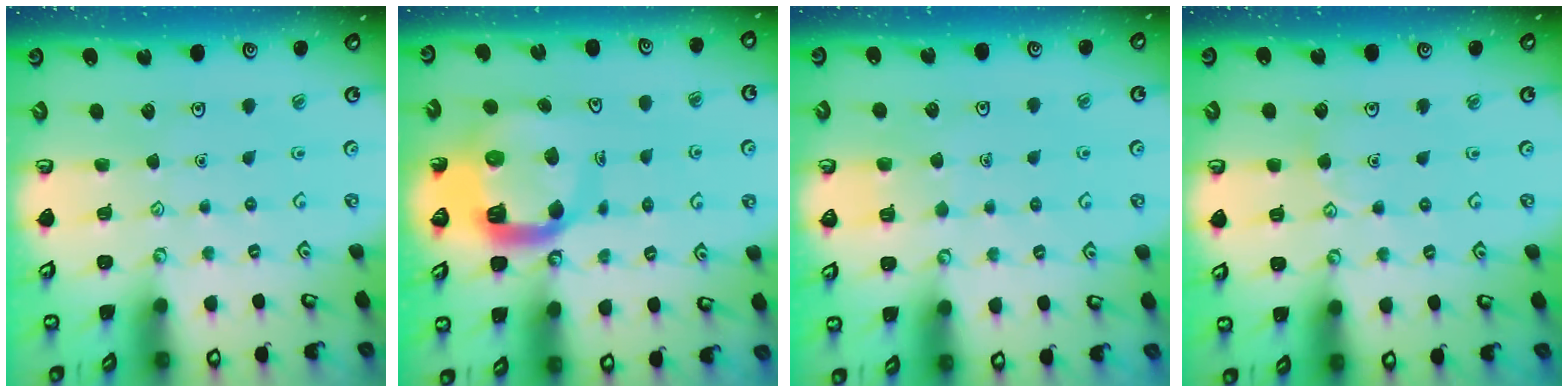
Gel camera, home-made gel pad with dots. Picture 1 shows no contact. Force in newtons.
{"total": 11.3, "press": 11.2, "slide": 1.5}
{"total": 3.9, "press": 3.8, "slide": 0.3}
{"total": 4.4, "press": 4.4, "slide": 0.4}